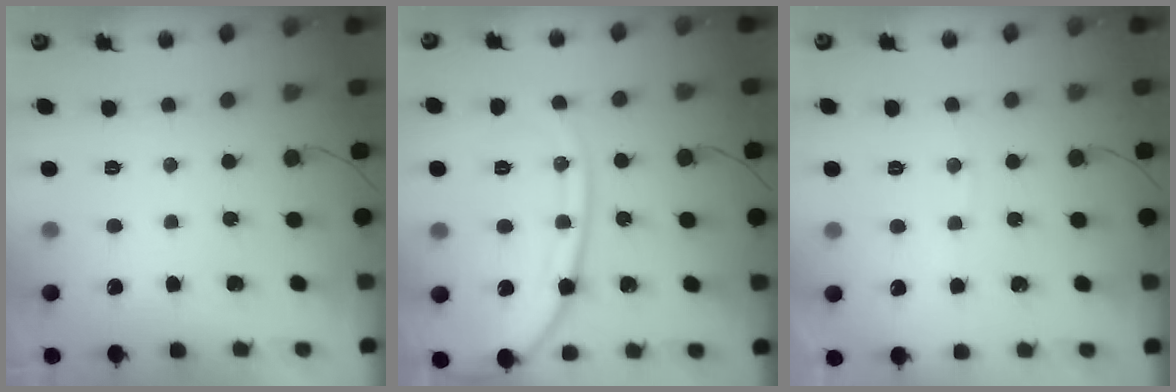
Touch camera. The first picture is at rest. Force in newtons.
{"total": 16.5, "press": 16.4, "slide": 1.6}
{"total": 3.6, "press": 3.6, "slide": 0.5}